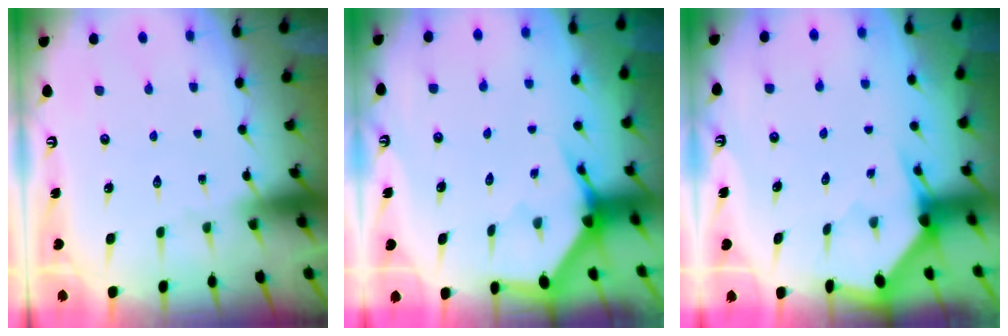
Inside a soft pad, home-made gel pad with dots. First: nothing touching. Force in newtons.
{"total": 3.6, "press": 3.6, "slide": 0.1}
{"total": 3.0, "press": 3.0, "slide": 0.2}